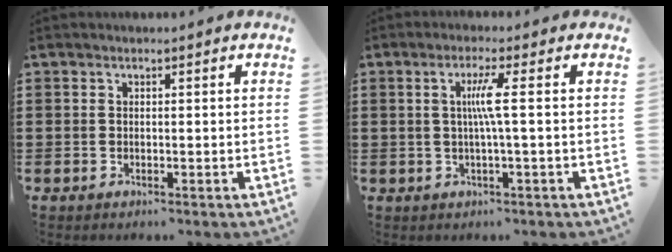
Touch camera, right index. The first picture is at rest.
{"total": 4.0, "force": [0.2, -0.5, 3.9], "torque": [-0.076, -0.005, -0.003]}